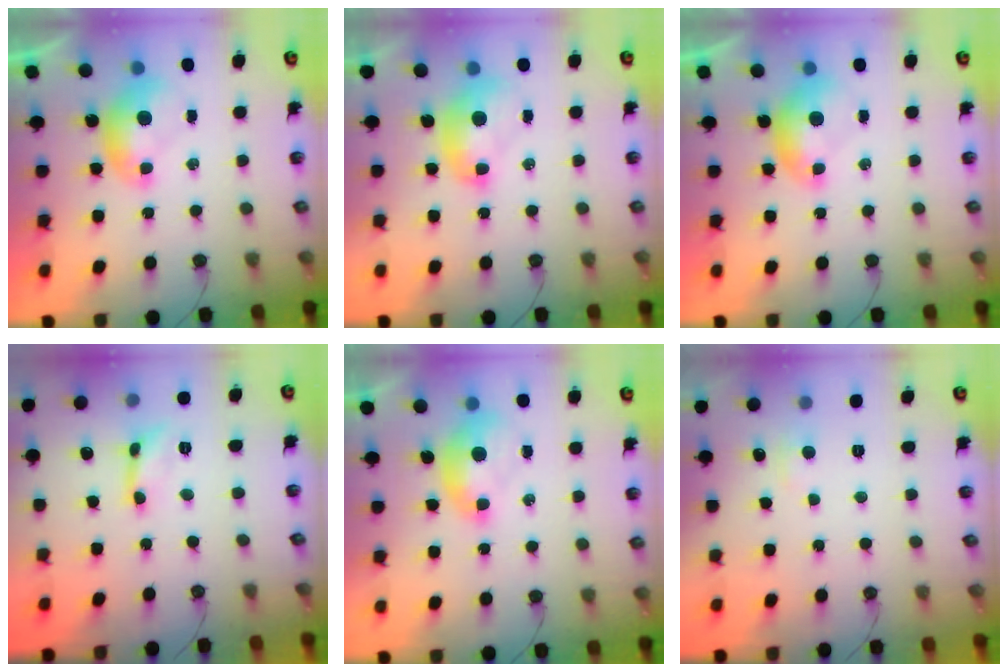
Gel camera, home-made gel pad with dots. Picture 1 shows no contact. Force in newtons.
{"total": 2.2, "press": 2.2, "slide": 0.1}
{"total": 0.0}
{"total": 0.0}
{"total": 1.8, "press": 1.6, "slide": 0.7}
{"total": 2.4, "press": 2.3, "slide": 0.2}